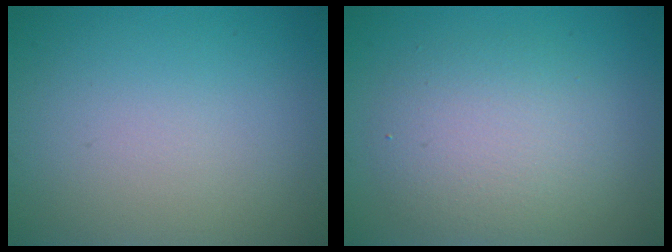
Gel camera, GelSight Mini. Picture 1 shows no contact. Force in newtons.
{"total": 4.5, "press": 4.5, "slide": 0.2}